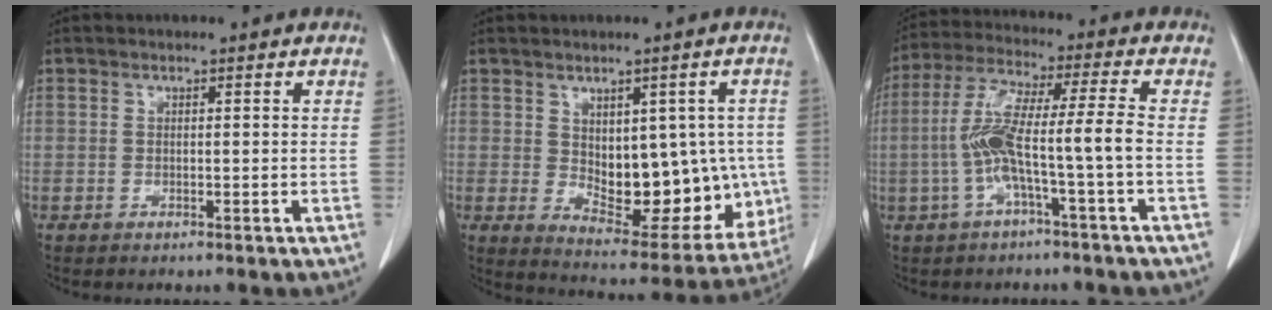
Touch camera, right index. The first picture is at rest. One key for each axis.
{"total": 15.2, "fx": -0.2, "fy": 7.9, "fz": 13.0, "tx": -0.164, "ty": 0.001, "tz": 0.028}
{"total": 9.6, "fx": -2.1, "fy": -0.3, "fz": 9.3, "tx": -0.195, "ty": 0.025, "tz": -0.041}